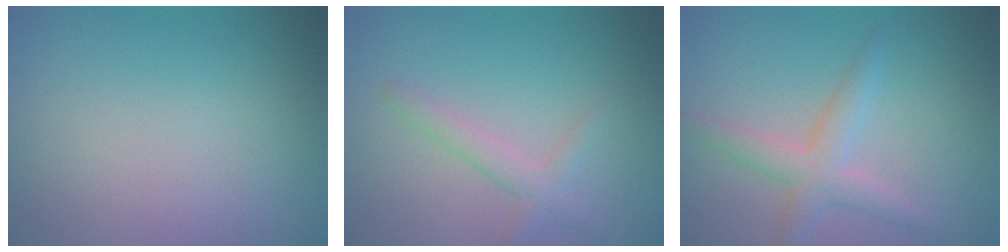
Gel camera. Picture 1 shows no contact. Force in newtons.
{"total": 2.0, "press": 2.0, "slide": 0.1}
{"total": 2.8, "press": 2.8, "slide": 0.1}